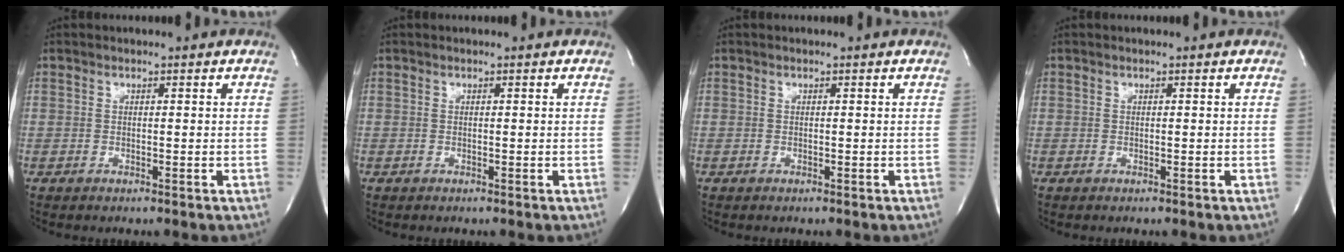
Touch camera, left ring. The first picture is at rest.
{"total": 0.0}
{"total": 0.0}
{"total": 0.0}